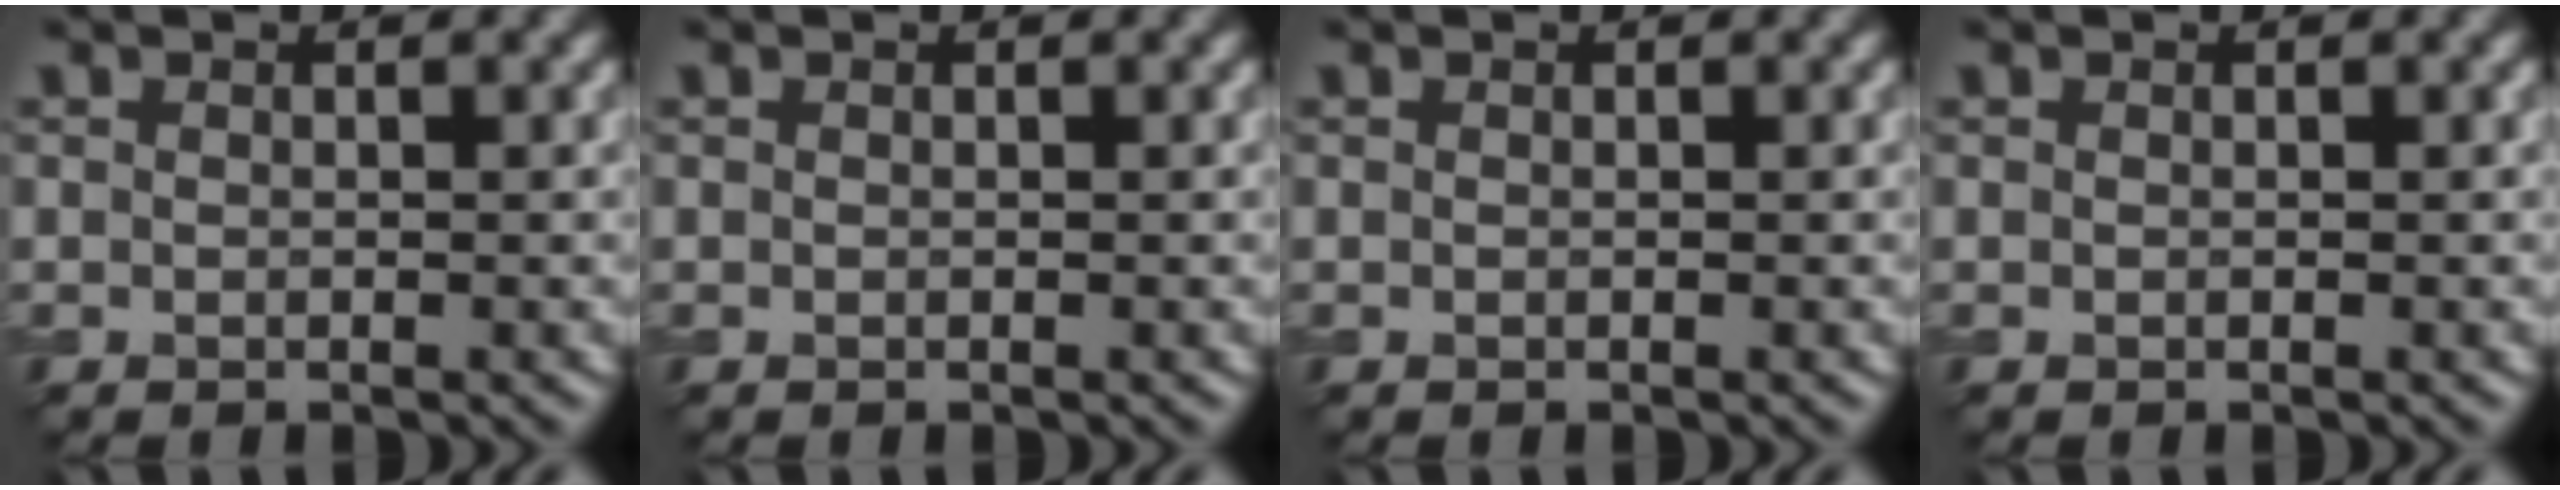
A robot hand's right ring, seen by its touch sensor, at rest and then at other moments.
{"total": 0.0}
{"total": 0.0}
{"total": 0.0}